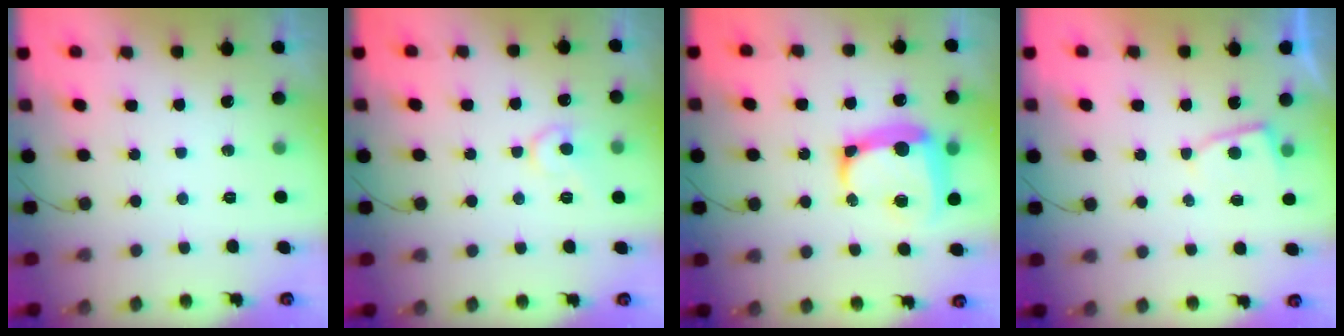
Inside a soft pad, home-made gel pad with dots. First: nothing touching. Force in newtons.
{"total": 8.7, "press": 8.7, "slide": 0.8}
{"total": 15.5, "press": 15.3, "slide": 1.9}
{"total": 4.0, "press": 4.0, "slide": 0.5}